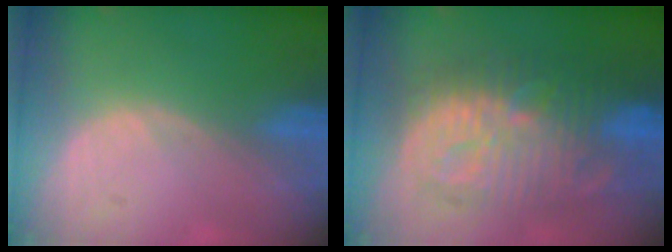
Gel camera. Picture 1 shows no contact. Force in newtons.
{"total": 12.4, "press": 12.3, "slide": 1.0}